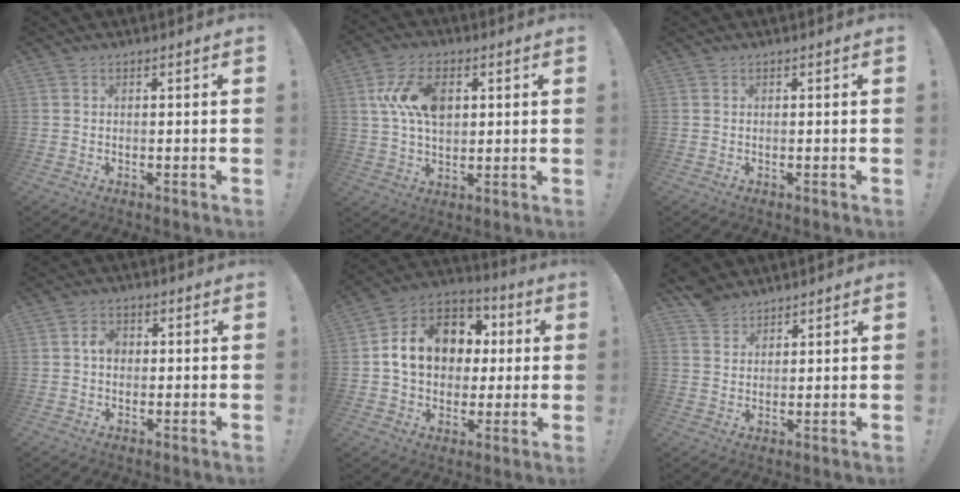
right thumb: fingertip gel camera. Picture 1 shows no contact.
{"total": 13.3, "force": [3.2, 8.6, 9.7], "torque": [-0.180, 0.009, 0.060]}
{"total": 0.0}
{"total": 4.2, "force": [0.1, 3.0, 2.9], "torque": [-0.047, 0.011, 0.000]}
{"total": 16.7, "force": [3.2, 13.2, 9.7], "torque": [-0.131, -0.002, 0.070]}
{"total": 5.7, "force": [4.8, 3.0, 1.0], "torque": [-0.012, -0.027, 0.093]}